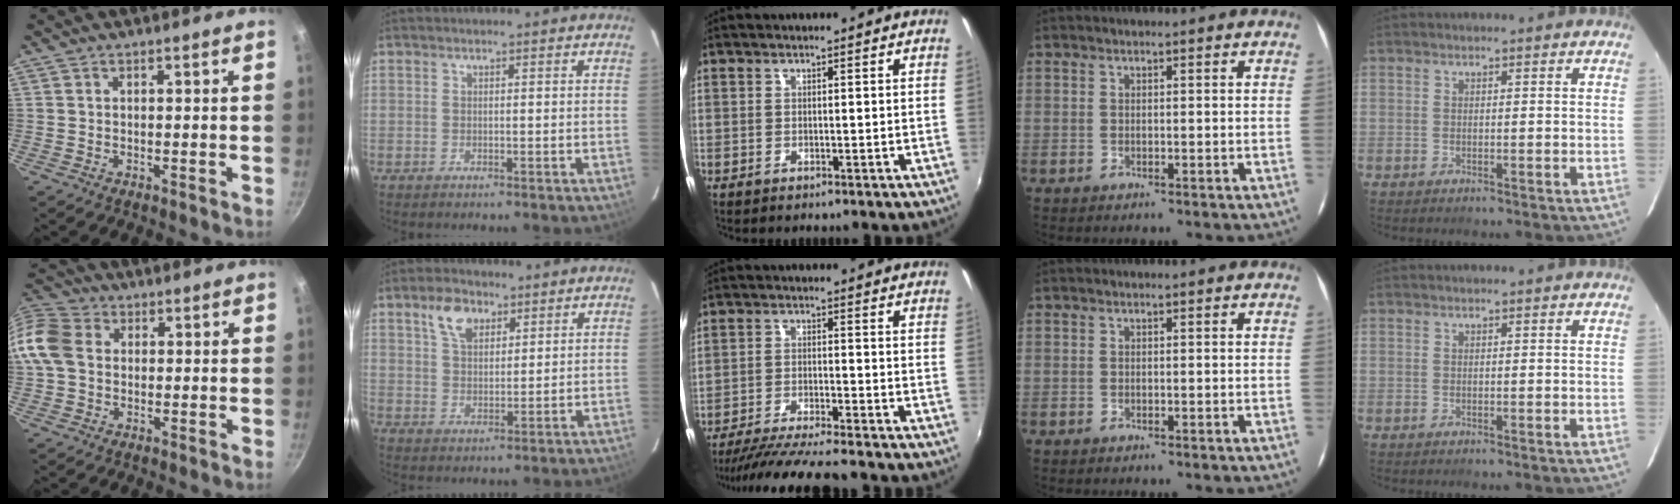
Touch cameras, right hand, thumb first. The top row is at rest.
{"thumb": {"total": 12.9, "force": [1.0, 10.4, 7.6], "torque": [-0.154, 0.026, 0.003]}, "index": {"total": 6.5, "force": [3.7, 3.8, 3.8], "torque": [-0.066, 0.014, 0.066]}, "middle": {"total": 13.2, "force": [-11.8, 0.3, 5.8], "torque": [-0.124, -0.019, -0.194]}}